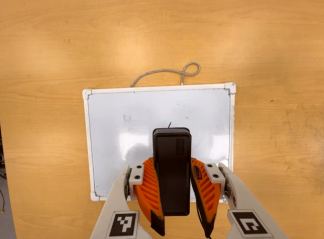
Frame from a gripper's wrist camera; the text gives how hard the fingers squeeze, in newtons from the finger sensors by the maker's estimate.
{"total": 9.1, "left": 7.7, "right": 10.5}